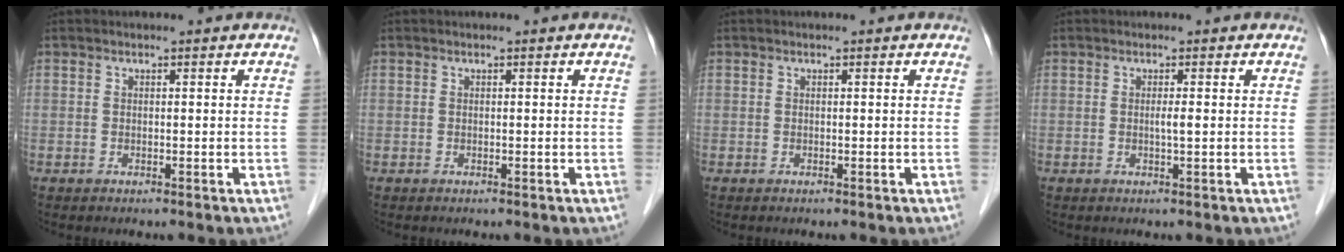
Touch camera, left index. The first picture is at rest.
{"total": 0.0}
{"total": 0.0}
{"total": 0.9, "force": [0.1, -0.1, 0.9], "torque": [-0.018, 0.000, 0.000]}